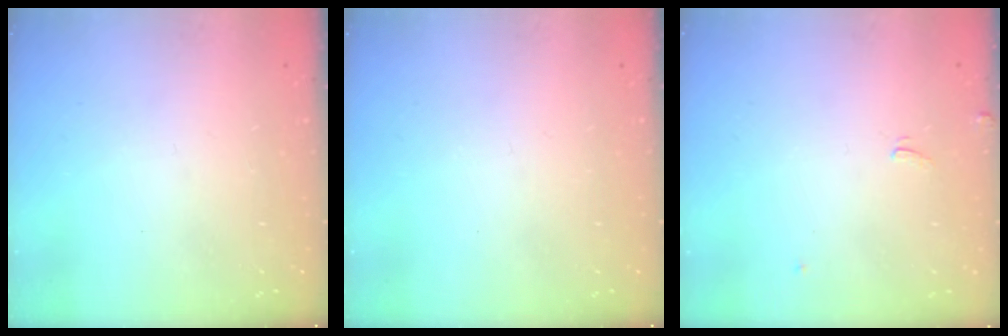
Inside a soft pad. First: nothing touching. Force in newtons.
{"total": 0.0}
{"total": 2.7, "press": 2.7, "slide": 0.3}